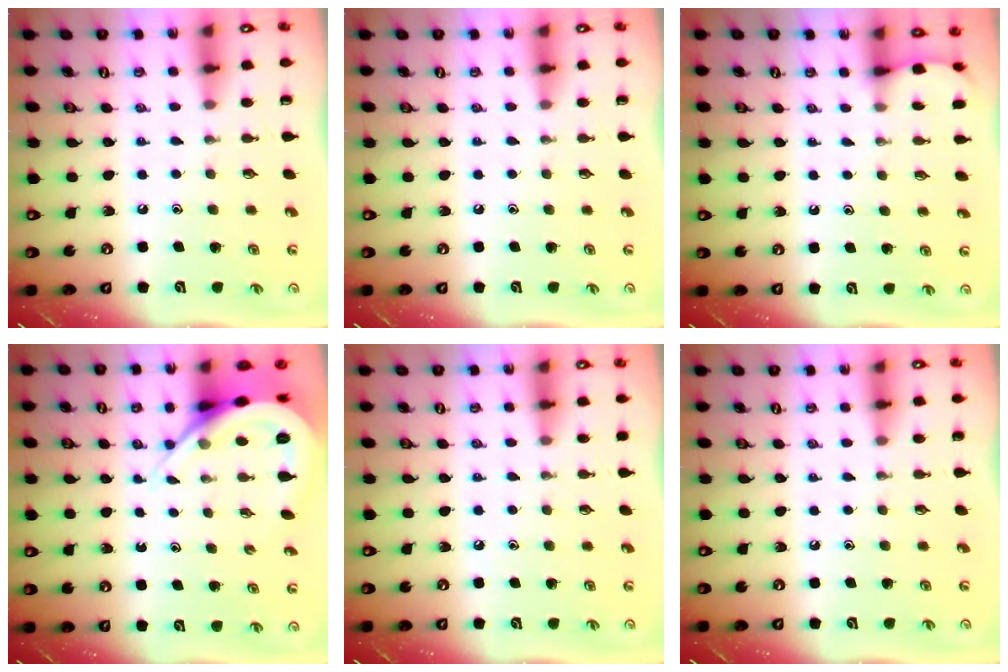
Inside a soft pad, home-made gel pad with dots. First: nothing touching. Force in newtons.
{"total": 0.0}
{"total": 2.5, "press": 2.5, "slide": 0.3}
{"total": 8.2, "press": 8.2, "slide": 0.8}
{"total": 3.3, "press": 3.2, "slide": 0.5}
{"total": 0.0}